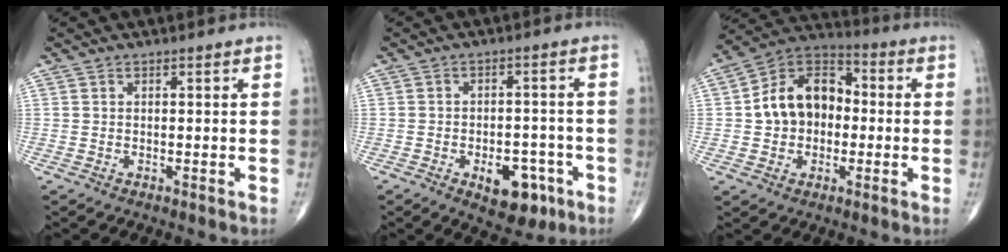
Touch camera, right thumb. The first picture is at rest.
{"total": 9.0, "force": [-4.2, 5.2, 6.1], "torque": [-0.055, 0.027, -0.049]}
{"total": 14.0, "force": [-0.1, 10.4, 9.4], "torque": [-0.119, 0.035, -0.015]}